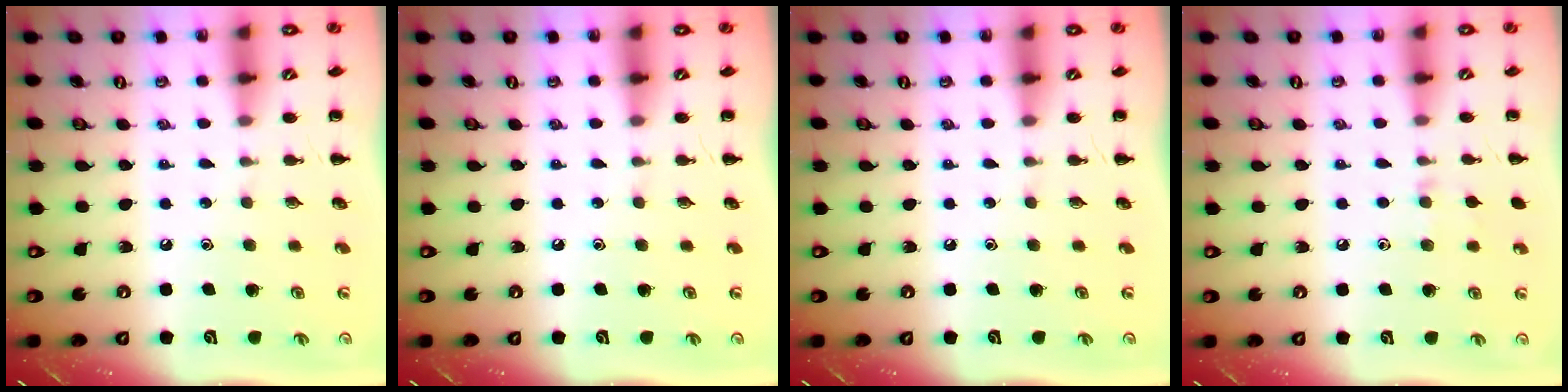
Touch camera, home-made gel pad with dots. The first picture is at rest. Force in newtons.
{"total": 0.0}
{"total": 0.0}
{"total": 5.5, "press": 5.1, "slide": 2.0}